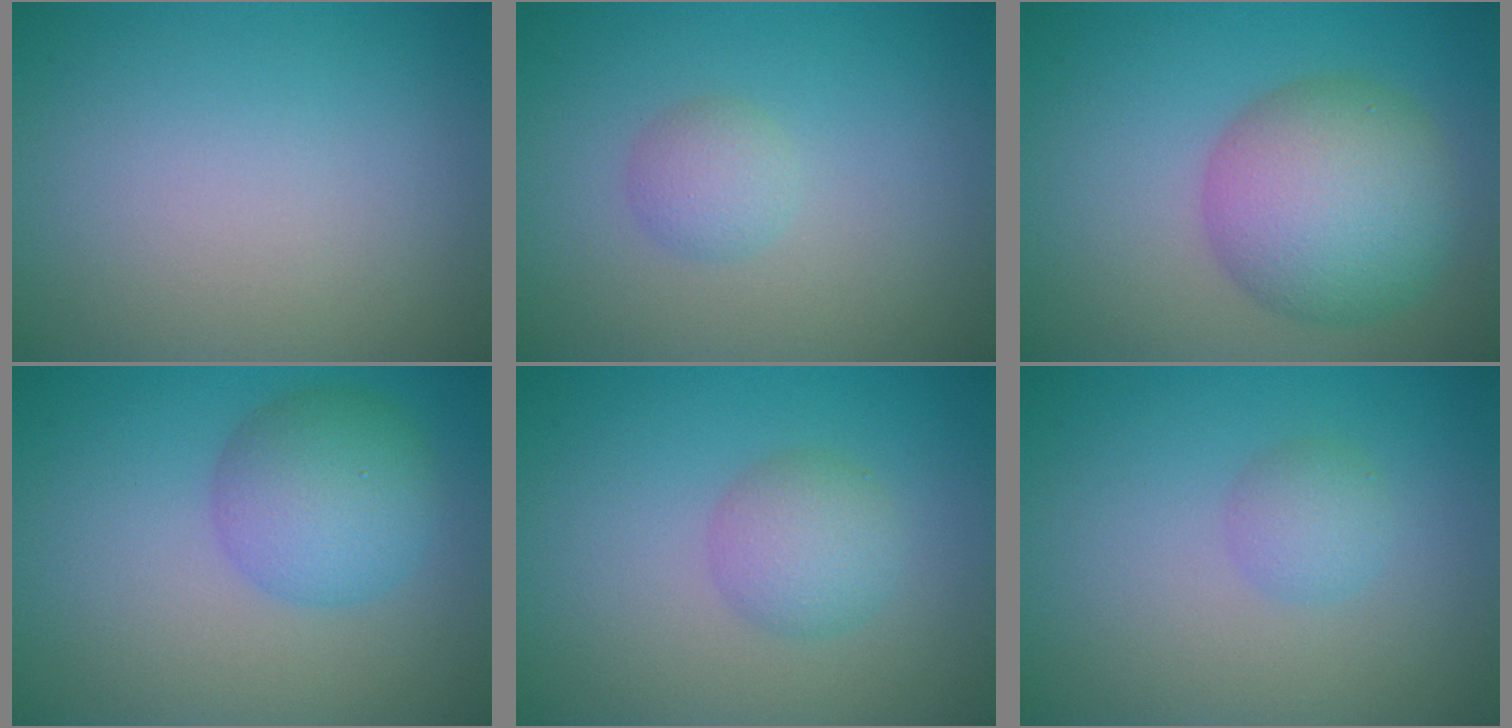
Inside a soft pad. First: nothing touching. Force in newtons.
{"total": 1.7, "press": 1.7, "slide": 0.1}
{"total": 8.1, "press": 8.1, "slide": 0.4}
{"total": 4.9, "press": 4.9, "slide": 0.1}
{"total": 2.9, "press": 2.9, "slide": 0.0}
{"total": 1.7, "press": 1.7, "slide": 0.0}